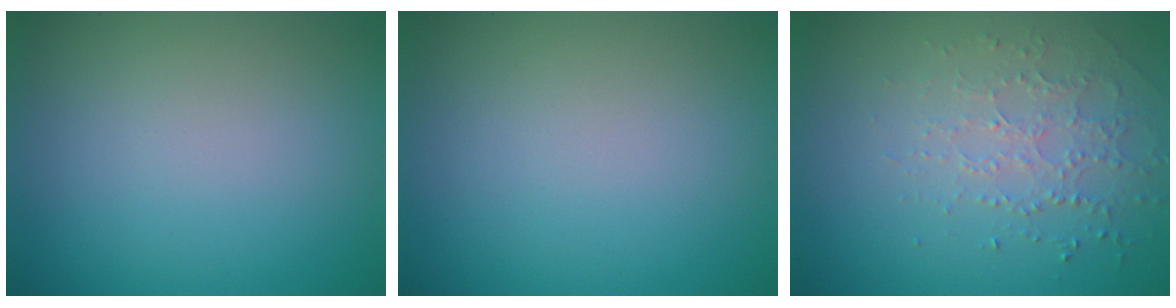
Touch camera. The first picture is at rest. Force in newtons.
{"total": 0.0}
{"total": 1.7, "press": 1.5, "slide": 0.8}